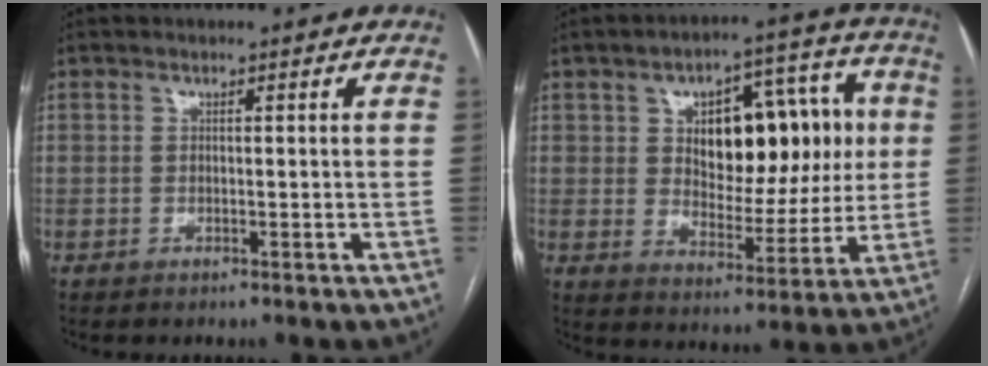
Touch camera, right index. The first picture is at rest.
{"total": 16.3, "force": [3.3, 8.5, 13.5], "torque": [-0.192, 0.034, 0.058]}